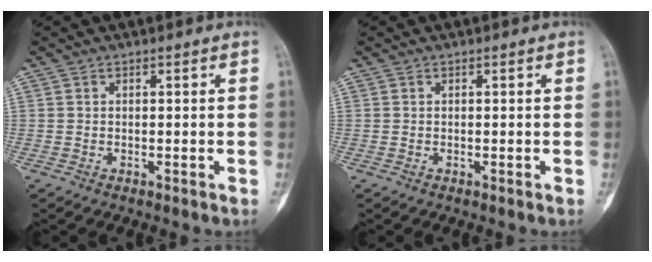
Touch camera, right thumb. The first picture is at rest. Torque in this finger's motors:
{"motor_torque": [0.09, 0.07, -0.02, -0.01, 0.02]}